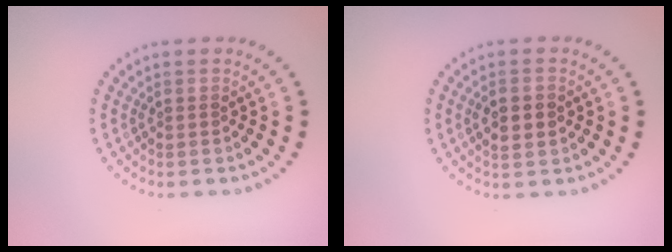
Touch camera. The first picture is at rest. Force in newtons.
{"total": 2.5, "press": 2.5, "slide": 0.1}